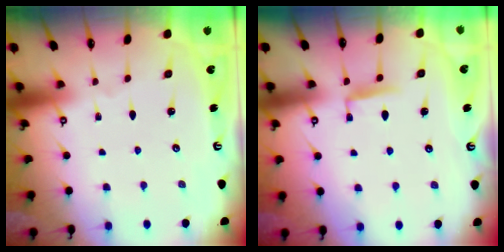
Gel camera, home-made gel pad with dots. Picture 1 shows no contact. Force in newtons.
{"total": 5.6, "press": 5.5, "slide": 0.7}